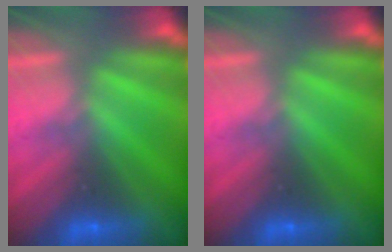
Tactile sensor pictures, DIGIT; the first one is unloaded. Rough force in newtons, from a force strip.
{"total": 0.0}